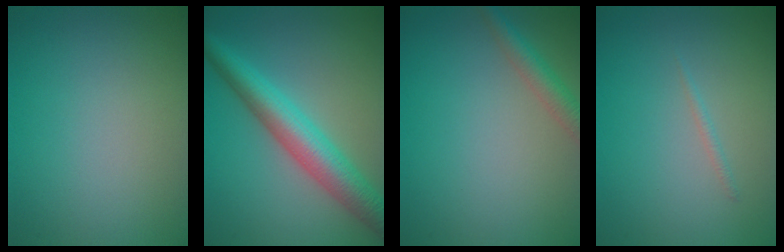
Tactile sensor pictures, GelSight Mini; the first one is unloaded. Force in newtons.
{"total": 6.0, "press": 6.0, "slide": 0.1}
{"total": 2.4, "press": 2.4, "slide": 0.1}
{"total": 0.5, "press": 0.5, "slide": 0.1}